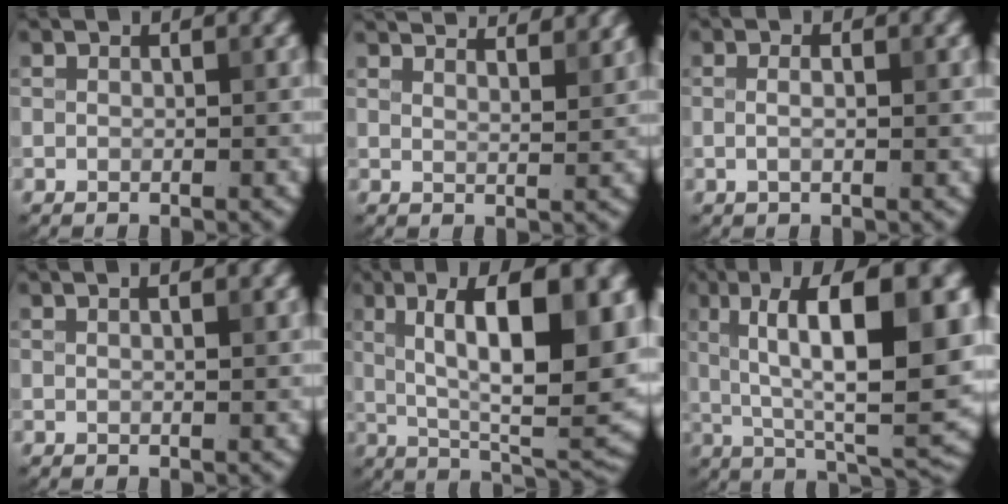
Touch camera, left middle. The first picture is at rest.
{"total": 7.3, "force": [6.1, 2.0, 3.3], "torque": [-0.027, 0.033, 0.045]}
{"total": 1.6, "force": [0.3, 0.5, 1.5], "torque": [-0.017, -0.007, -0.005]}
{"total": 2.0, "force": [1.1, 0.8, 1.5], "torque": [-0.005, 0.001, 0.002]}
{"total": 14.1, "force": [3.1, 4.9, 12.9], "torque": [-0.180, 0.004, 0.043]}
{"total": 12.5, "force": [2.6, 3.4, 11.8], "torque": [-0.180, 0.006, 0.041]}